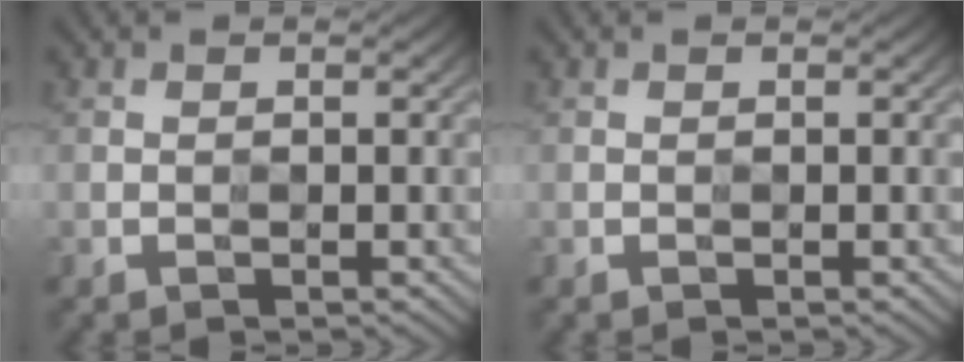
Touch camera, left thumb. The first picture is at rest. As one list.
[{"total": 0.0}]